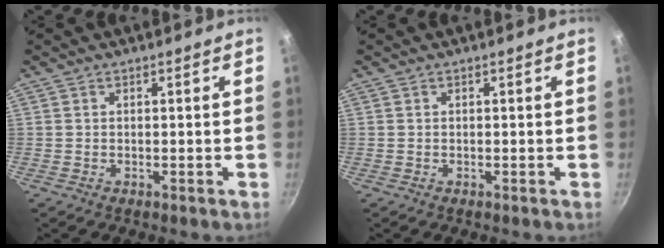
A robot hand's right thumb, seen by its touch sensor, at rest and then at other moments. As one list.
[{"total": 0.0}]